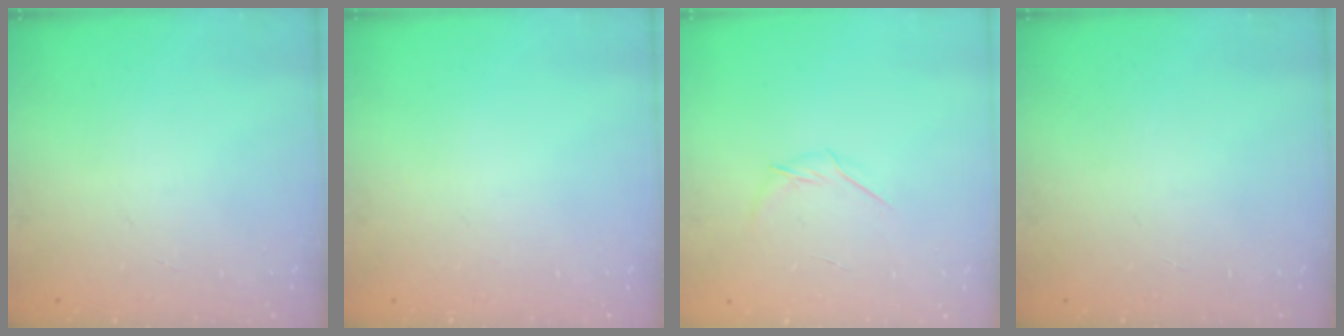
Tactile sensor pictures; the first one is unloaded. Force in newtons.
{"total": 0.0}
{"total": 4.7, "press": 4.6, "slide": 1.2}
{"total": 0.0}